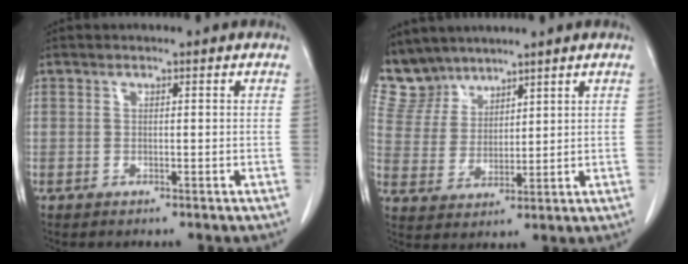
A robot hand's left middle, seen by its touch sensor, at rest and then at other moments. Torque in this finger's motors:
{"motor_torque": [0.67, -0.69, 0.04, -0.03]}